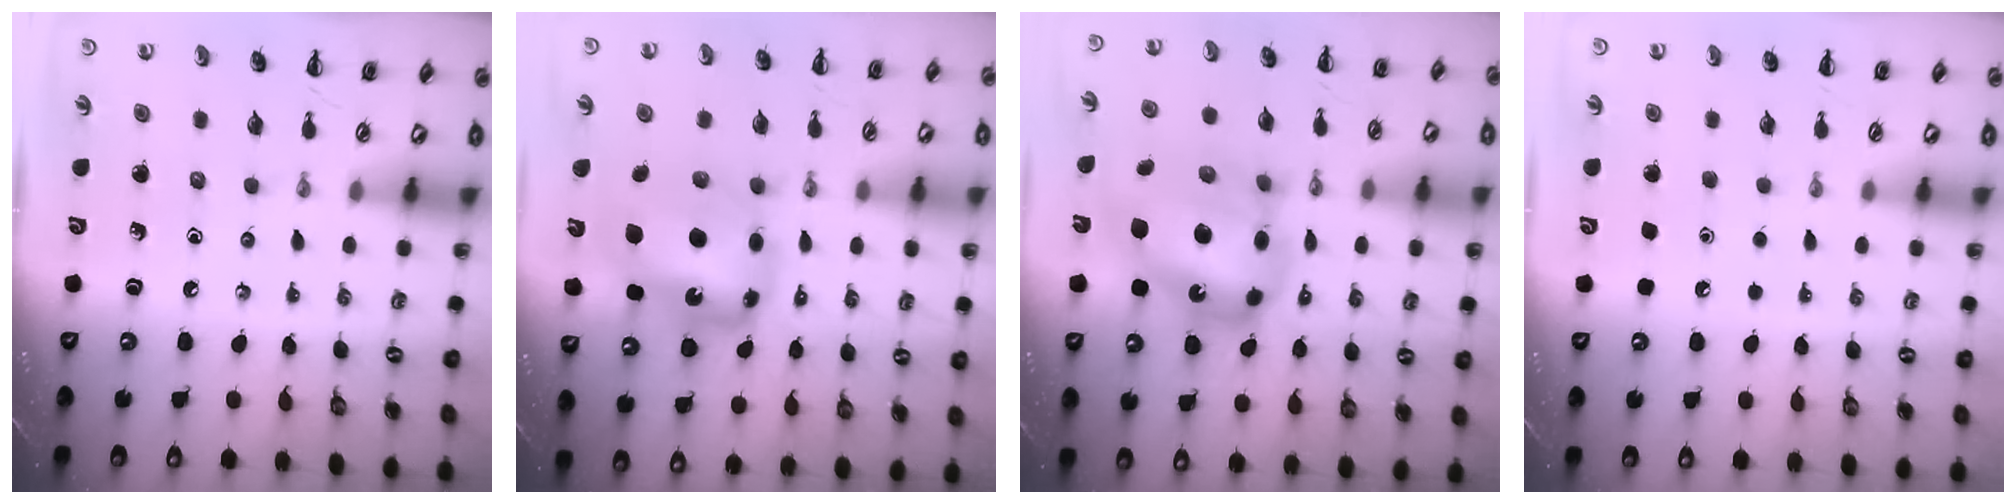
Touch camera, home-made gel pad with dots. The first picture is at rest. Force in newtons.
{"total": 11.5, "press": 11.0, "slide": 3.1}
{"total": 17.9, "press": 17.3, "slide": 4.7}
{"total": 1.6, "press": 1.6, "slide": 0.1}